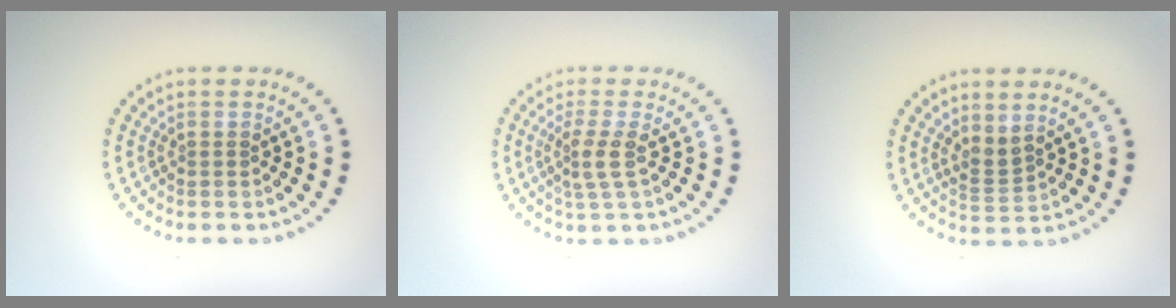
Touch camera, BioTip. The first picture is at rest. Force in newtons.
{"total": 2.3, "press": 1.8, "slide": 1.6}
{"total": 1.7, "press": 1.2, "slide": 1.1}